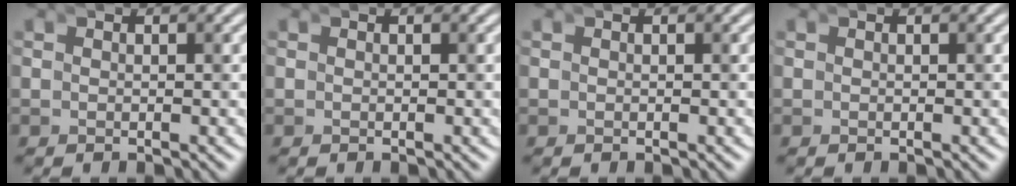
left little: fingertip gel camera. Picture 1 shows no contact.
{"total": 0.0}
{"total": 0.0}
{"total": 0.0}